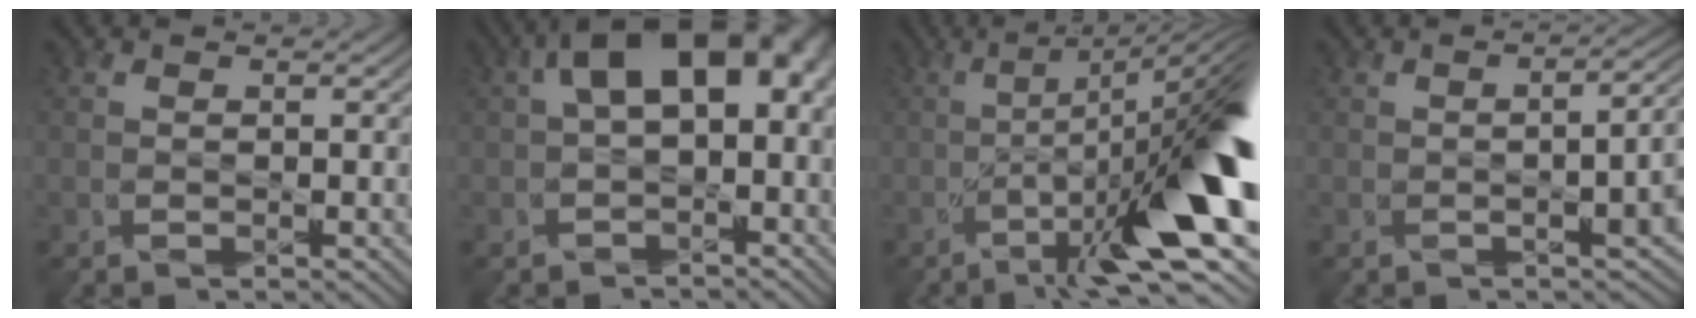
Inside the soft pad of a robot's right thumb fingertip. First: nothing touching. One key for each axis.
{"total": 10.6, "fx": 1.5, "fy": 5.8, "fz": 8.7, "tx": -0.142, "ty": 0.005, "tz": 0.026}
{"total": 17.3, "fx": -3.6, "fy": 4.3, "fz": 16.4, "tx": -0.236, "ty": -0.007, "tz": -0.045}
{"total": 6.1, "fx": -0.7, "fy": 2.5, "fz": 5.6, "tx": -0.055, "ty": -0.005, "tz": -0.009}